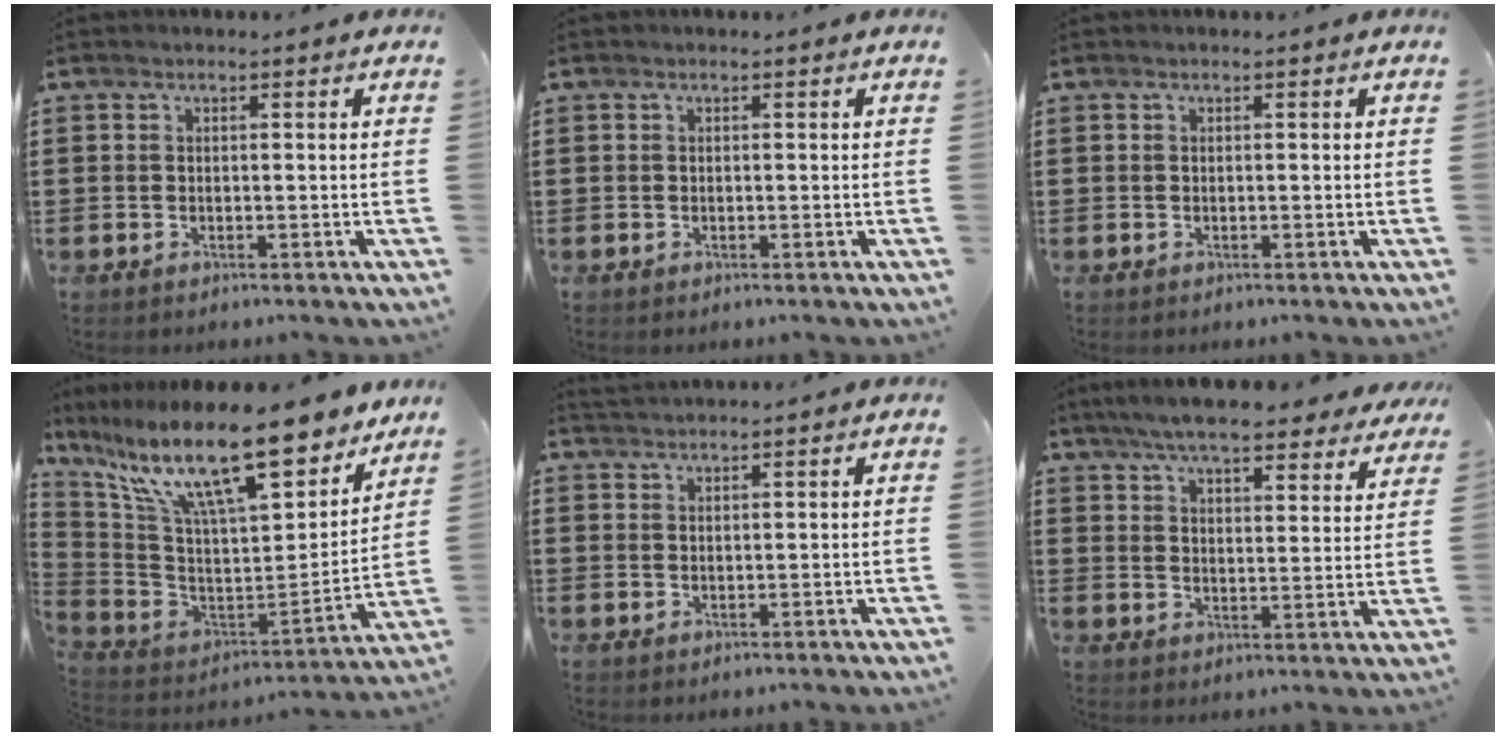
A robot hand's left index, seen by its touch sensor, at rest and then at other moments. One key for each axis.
{"total": 0.0}
{"total": 0.0}
{"total": 17.4, "fx": 12.0, "fy": 4.1, "fz": 11.9, "tx": -0.251, "ty": -0.076, "tz": 0.202}
{"total": 1.6, "fx": 1.6, "fy": -0.1, "fz": 0.1, "tx": -0.005, "ty": 0.001, "tz": 0.033}
{"total": 7.2, "fx": 6.6, "fy": 0.5, "fz": 2.8, "tx": -0.079, "ty": -0.024, "tz": 0.120}